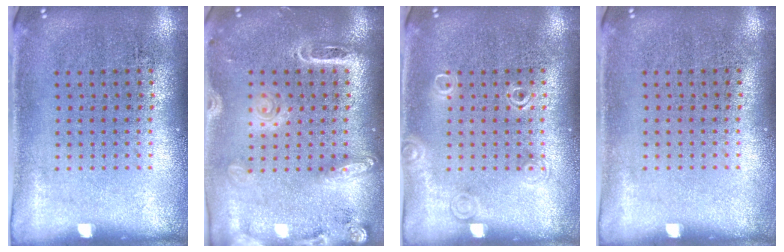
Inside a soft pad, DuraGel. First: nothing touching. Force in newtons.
{"total": 2.0, "press": 1.8, "slide": 1.1}
{"total": 1.2, "press": 1.2, "slide": 0.2}
{"total": 0.0}